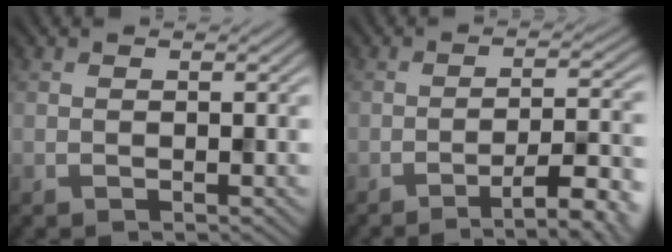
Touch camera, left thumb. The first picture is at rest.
{"total": 9.1, "force": [-5.6, 1.9, 7.0], "torque": [-0.106, 0.010, -0.074]}